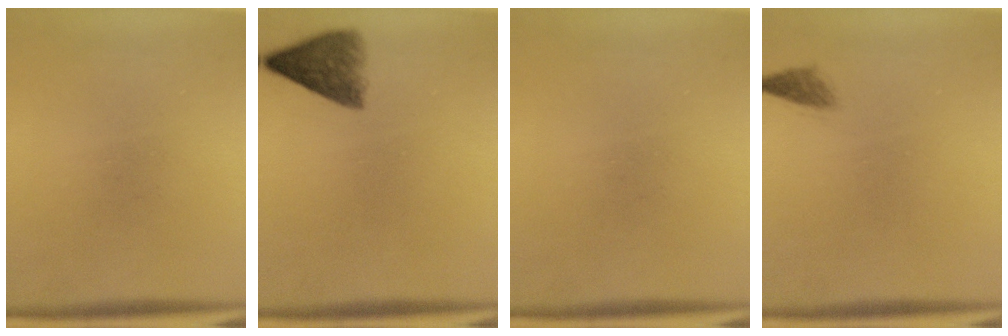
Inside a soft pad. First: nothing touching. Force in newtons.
{"total": 5.5}
{"total": 0.0}
{"total": 1.3}